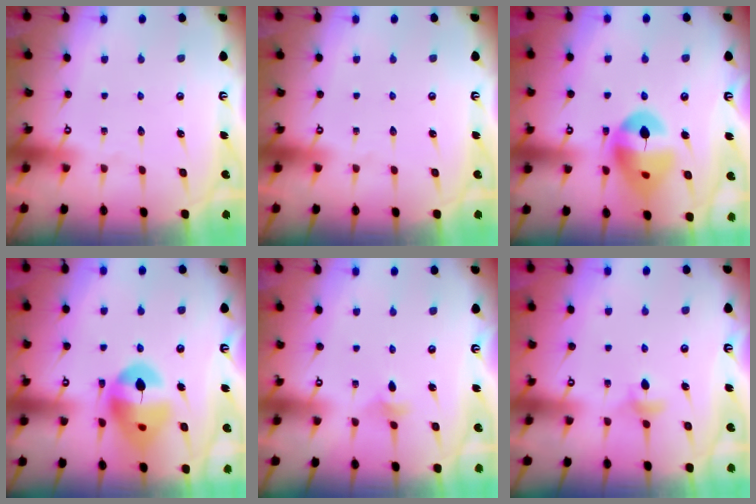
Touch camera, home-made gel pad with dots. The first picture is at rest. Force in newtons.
{"total": 0.0}
{"total": 14.3, "press": 14.2, "slide": 2.0}
{"total": 15.3, "press": 15.2, "slide": 2.0}
{"total": 2.7, "press": 2.6, "slide": 0.5}
{"total": 3.8, "press": 3.7, "slide": 0.9}